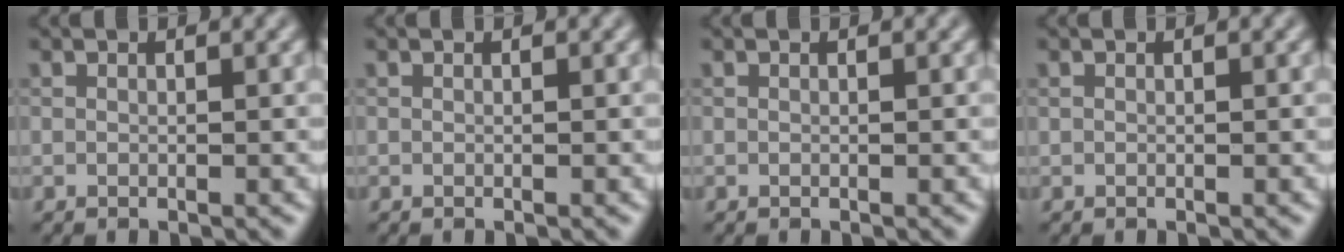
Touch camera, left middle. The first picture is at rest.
{"total": 0.0}
{"total": 0.0}
{"total": 0.0}